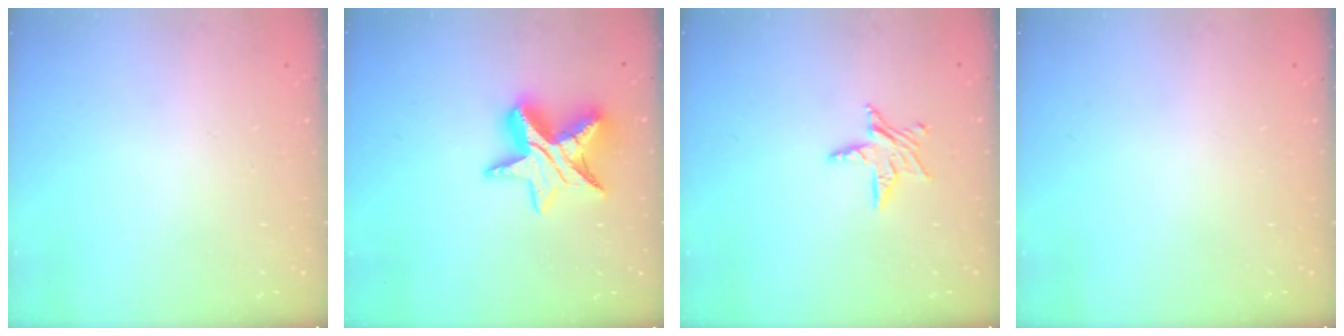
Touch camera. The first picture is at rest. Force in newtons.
{"total": 13.5, "press": 13.4, "slide": 1.1}
{"total": 7.0, "press": 7.0, "slide": 0.5}
{"total": 0.0}